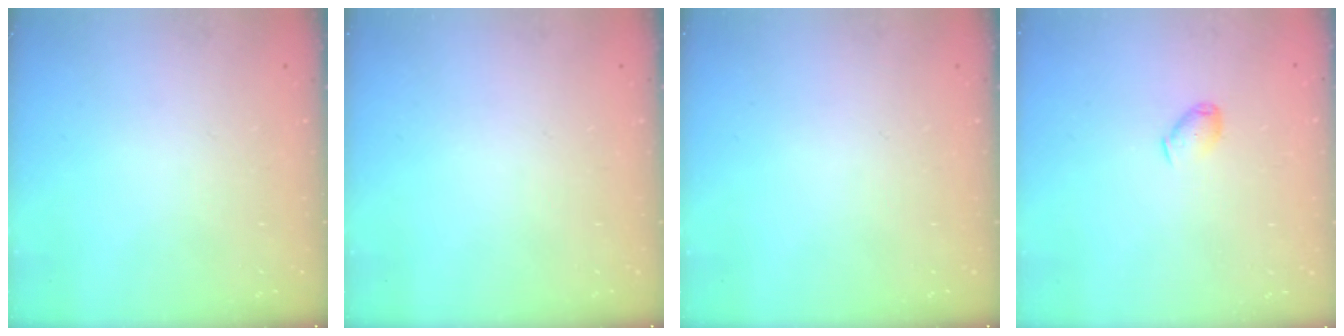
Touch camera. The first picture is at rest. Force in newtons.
{"total": 0.0}
{"total": 0.0}
{"total": 6.3, "press": 6.3, "slide": 0.8}